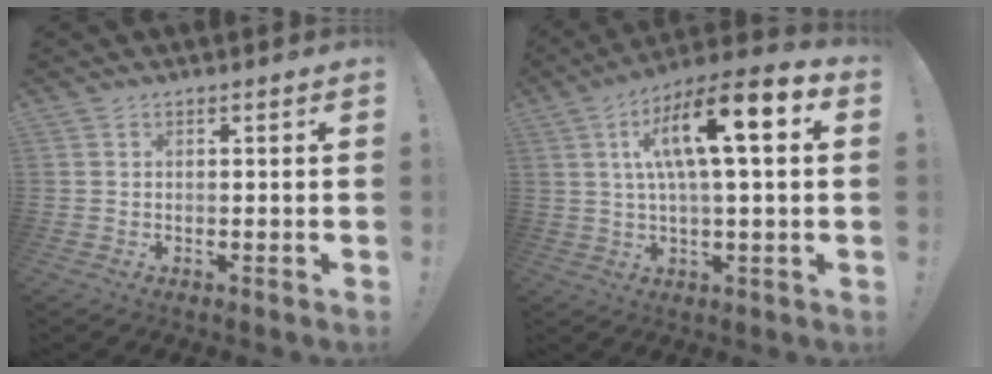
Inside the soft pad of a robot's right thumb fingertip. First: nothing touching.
{"total": 16.0, "force": [4.5, 3.9, 14.9], "torque": [-0.252, -0.008, 0.063]}